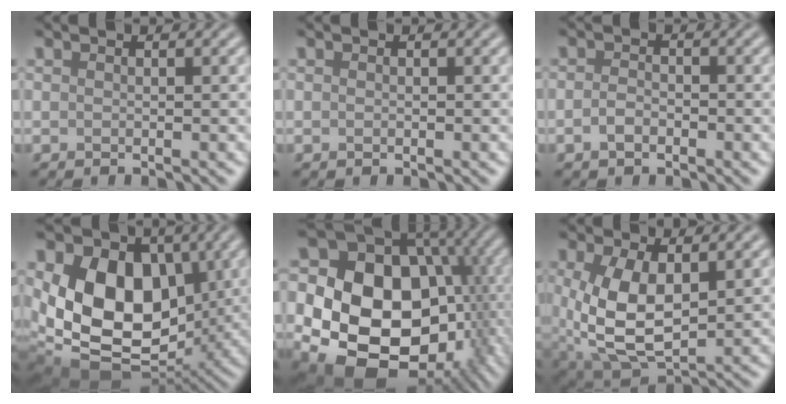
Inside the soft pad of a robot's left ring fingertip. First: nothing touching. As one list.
[{"total": 0.0}, {"total": 1.5, "force": [-0.7, 0.9, 1.0], "torque": [-0.021, 0.001, -0.018]}, {"total": 13.3, "force": [1.2, 9.3, 9.5], "torque": [-0.155, -0.015, 0.023]}, {"total": 19.9, "force": [-3.1, 15.7, 11.9], "torque": [-0.163, -0.025, -0.049]}, {"total": 7.9, "force": [0.6, 4.3, 6.6], "torque": [-0.150, -0.009, 0.017]}]